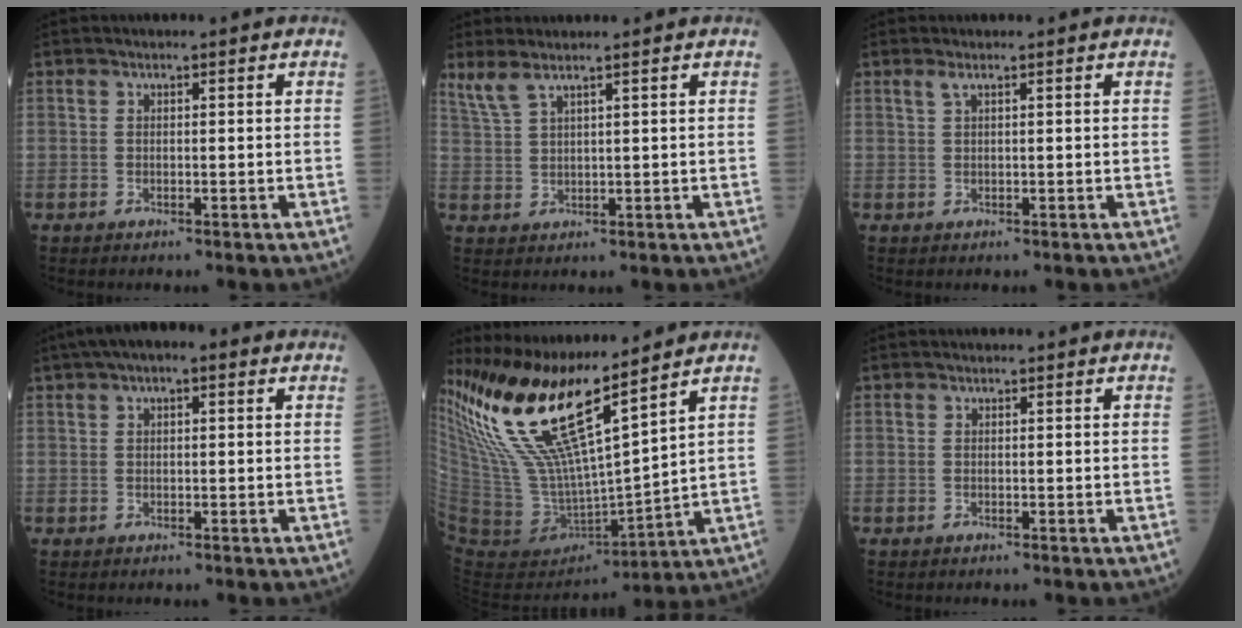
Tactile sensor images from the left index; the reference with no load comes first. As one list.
[{"total": 3.2, "force": [2.6, 0.0, 1.9], "torque": [-0.055, 0.009, 0.064]}, {"total": 1.0, "force": [0.5, 0.0, 0.8], "torque": [-0.022, 0.009, 0.012]}, {"total": 5.8, "force": [3.0, 2.1, 4.5], "torque": [-0.079, 0.038, 0.041]}, {"total": 16.4, "force": [12.6, 1.4, 10.4], "torque": [-0.217, -0.016, 0.257]}, {"total": 0.0}]